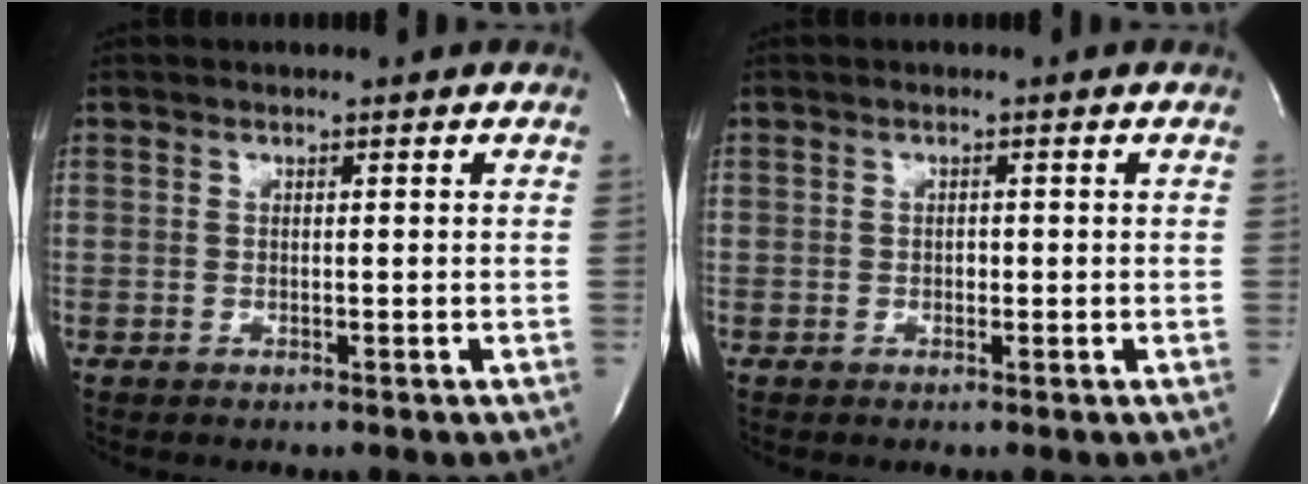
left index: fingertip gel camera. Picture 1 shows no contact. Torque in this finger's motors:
{"motor_torque": [-0.07, -0.06, -0.04, -0.01]}